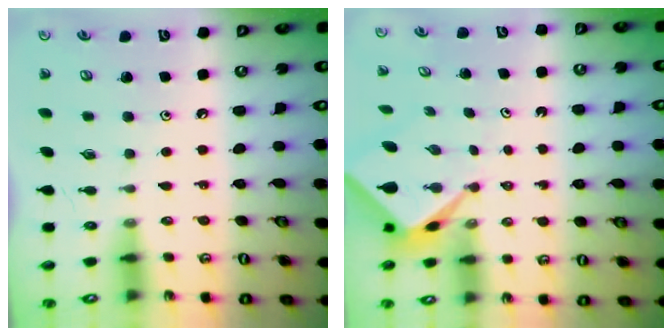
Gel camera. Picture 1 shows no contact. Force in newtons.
{"total": 2.5, "press": 2.4, "slide": 0.3}